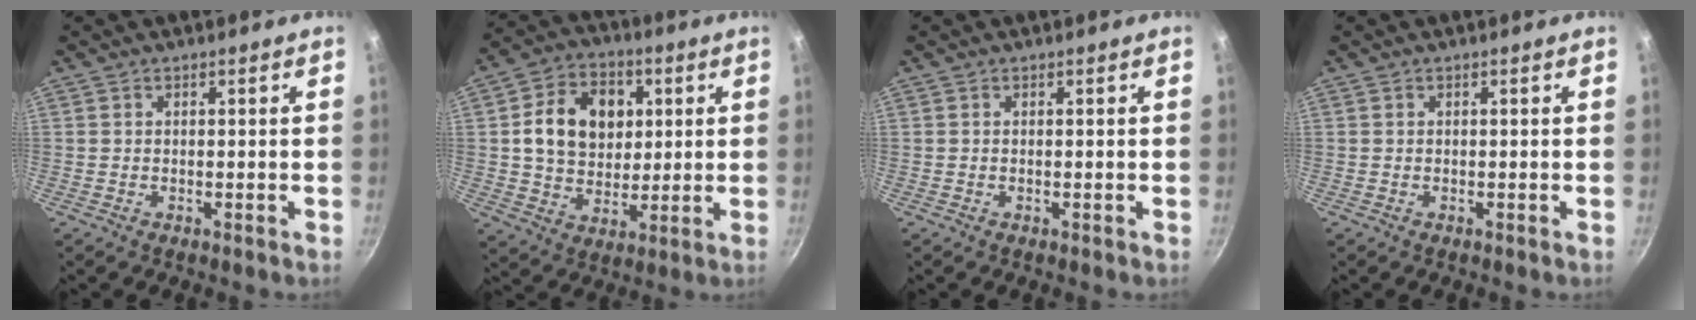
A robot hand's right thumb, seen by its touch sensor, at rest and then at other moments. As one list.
[{"total": 14.5, "force": [2.8, 11.3, 8.6], "torque": [-0.113, 0.005, 0.043]}, {"total": 0.0}, {"total": 0.0}]